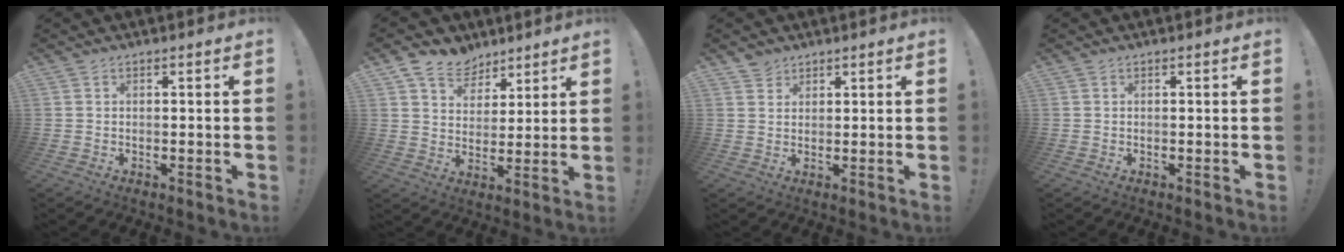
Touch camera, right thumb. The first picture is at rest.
{"total": 10.2, "force": [7.1, 6.9, 2.6], "torque": [-0.038, -0.051, 0.140]}
{"total": 3.0, "force": [2.4, 1.7, 0.2], "torque": [0.003, -0.015, 0.044]}
{"total": 0.0}